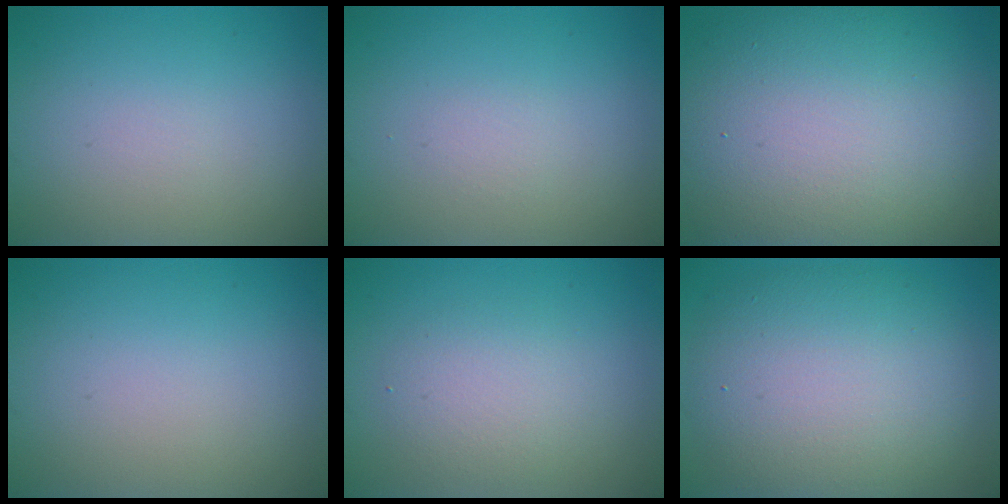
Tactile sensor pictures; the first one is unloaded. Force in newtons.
{"total": 0.0}
{"total": 17.4, "press": 17.4, "slide": 0.9}
{"total": 0.0}
{"total": 2.7, "press": 2.7, "slide": 0.1}
{"total": 9.6, "press": 9.6, "slide": 0.6}